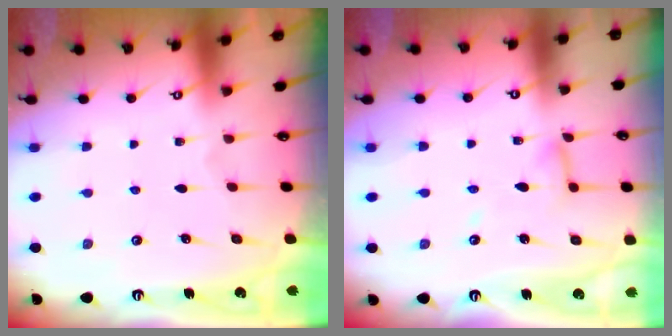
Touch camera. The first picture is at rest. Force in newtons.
{"total": 5.7, "press": 5.7, "slide": 0.5}